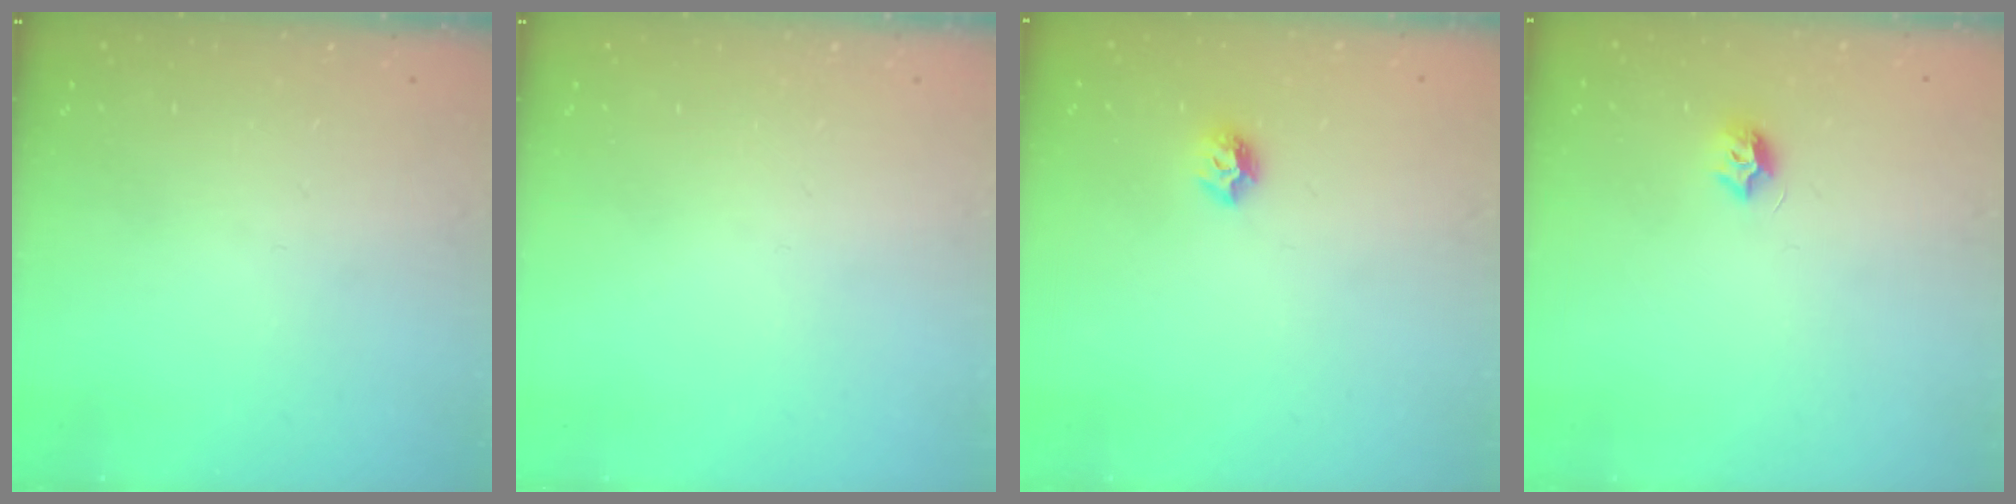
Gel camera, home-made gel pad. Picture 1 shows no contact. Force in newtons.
{"total": 0.0}
{"total": 6.7, "press": 6.7, "slide": 0.8}
{"total": 7.4, "press": 7.4, "slide": 0.6}